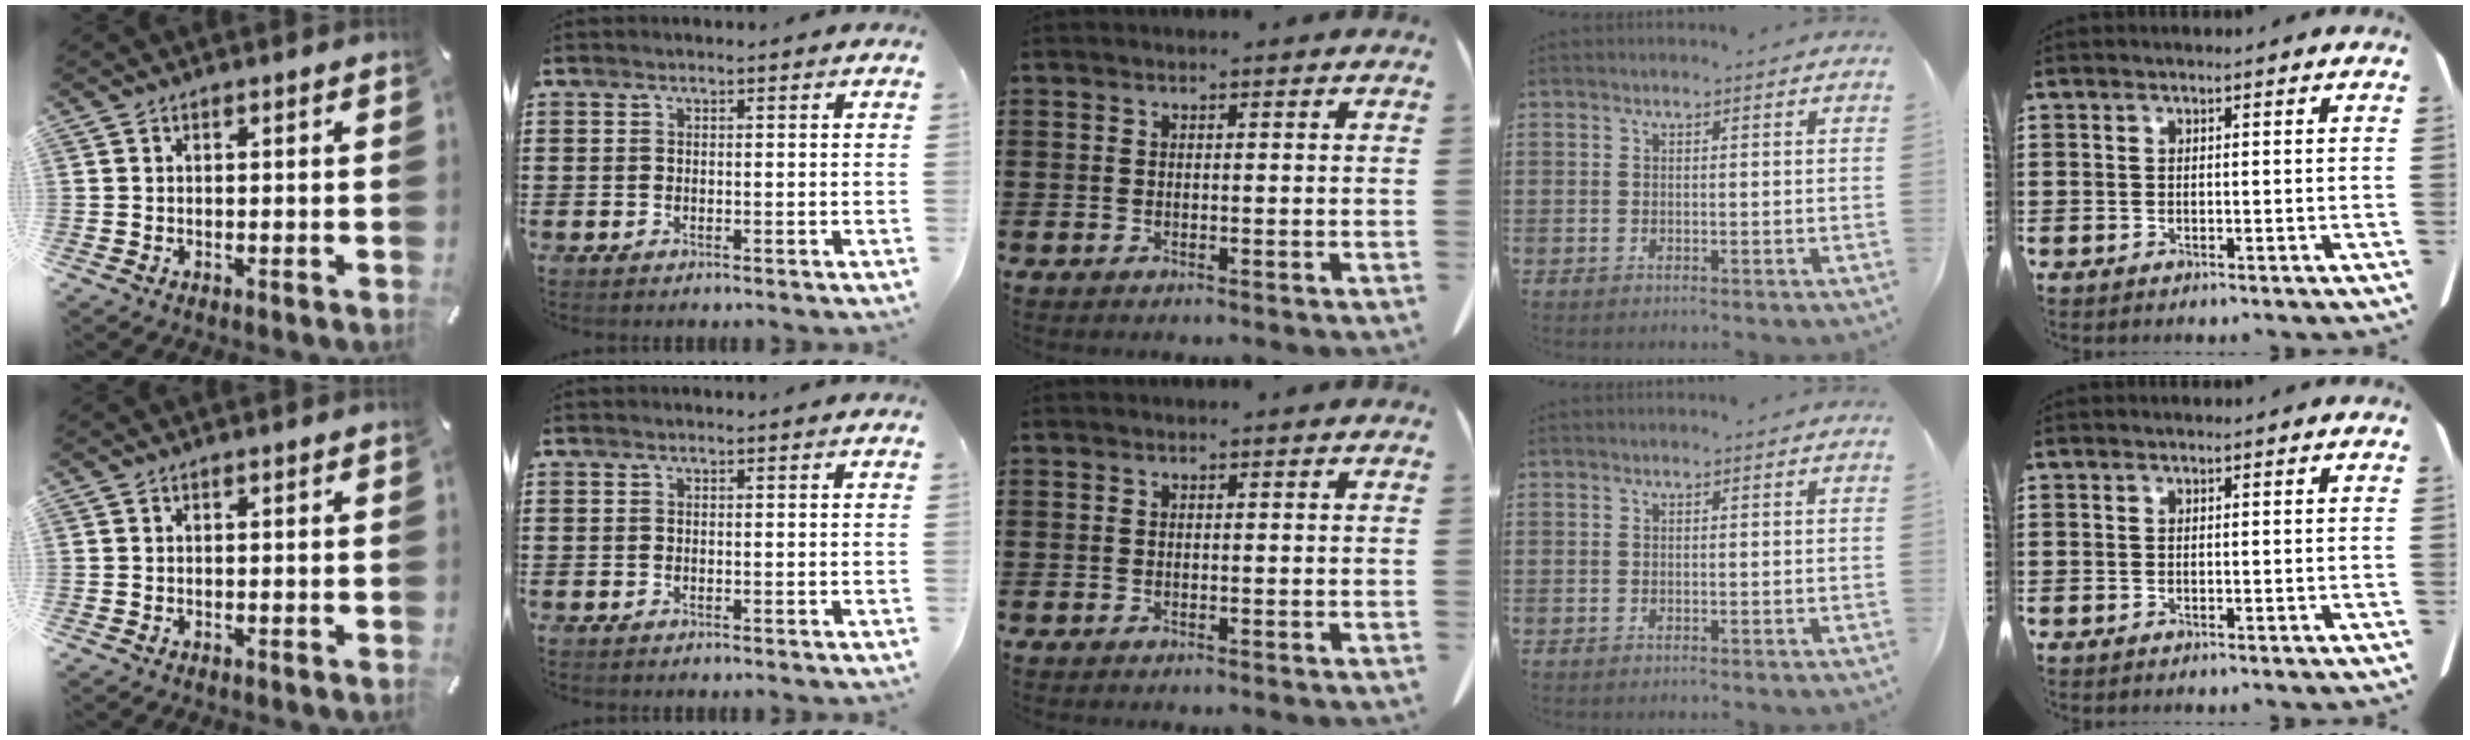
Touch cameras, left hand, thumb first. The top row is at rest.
{}